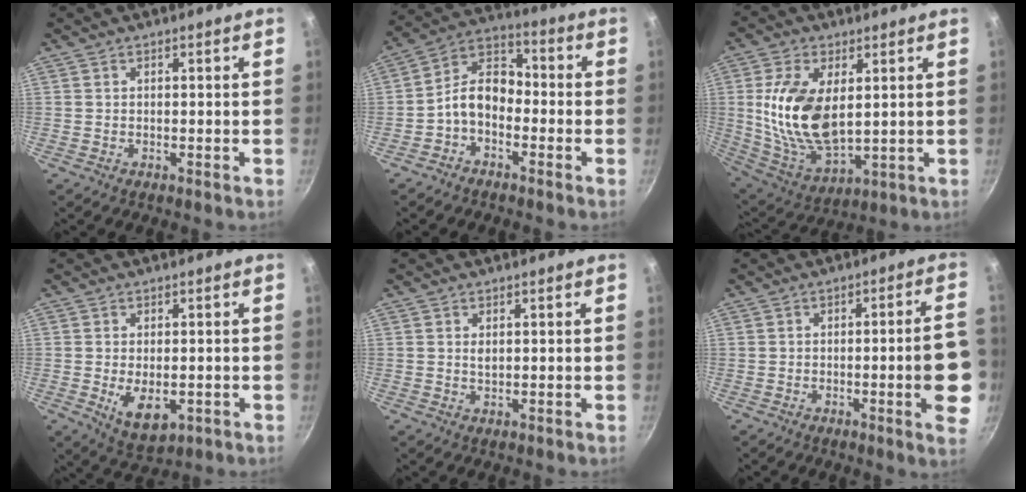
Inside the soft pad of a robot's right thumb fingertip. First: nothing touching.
{"total": 8.7, "force": [-2.8, 6.0, 5.8], "torque": [-0.080, 0.049, -0.071]}
{"total": 16.7, "force": [2.7, 9.2, 13.7], "torque": [-0.257, -0.021, 0.063]}
{"total": 7.3, "force": [-1.5, 4.1, 5.9], "torque": [-0.087, -0.011, -0.011]}
{"total": 1.3, "force": [0.4, 0.8, 1.0], "torque": [-0.017, 0.002, 0.007]}
{"total": 10.8, "force": [-2.3, 1.9, 10.4], "torque": [-0.121, 0.016, -0.031]}